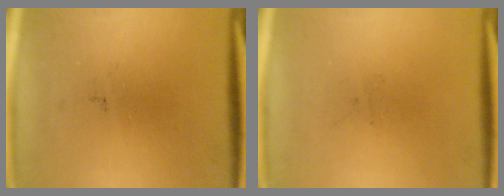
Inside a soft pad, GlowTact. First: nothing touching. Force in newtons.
{"total": 0.0}